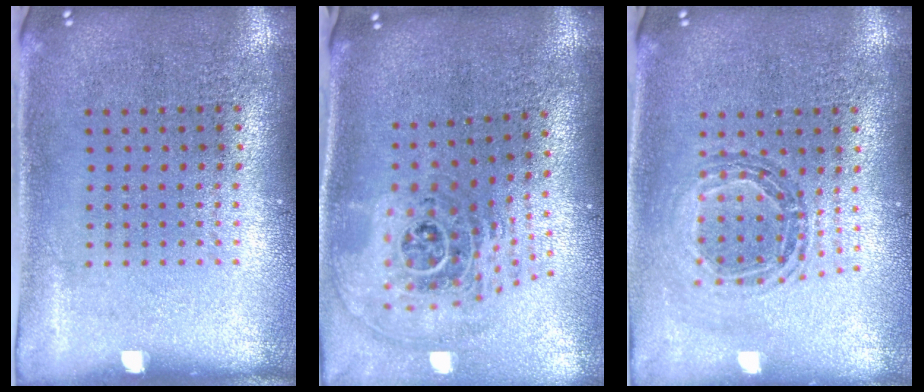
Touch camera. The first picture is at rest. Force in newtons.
{"total": 2.3, "press": 1.6, "slide": 1.6}
{"total": 0.8, "press": 0.8, "slide": 0.1}